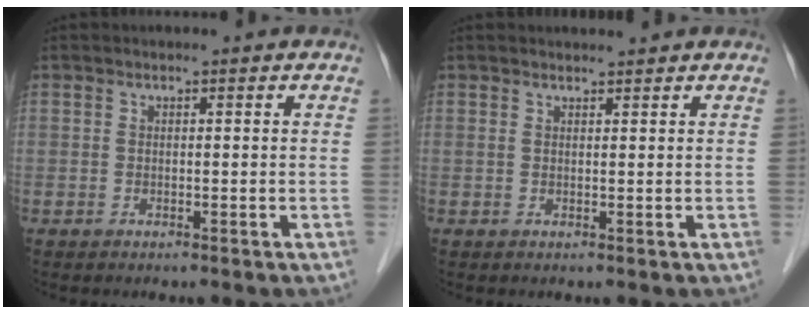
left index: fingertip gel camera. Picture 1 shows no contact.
{"total": 1.4, "force": [1.4, -0.1, 0.1], "torque": [-0.007, 0.007, 0.027]}